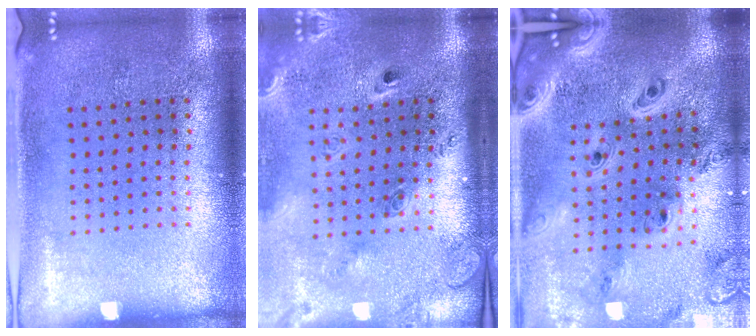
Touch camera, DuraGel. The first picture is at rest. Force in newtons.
{"total": 2.8, "press": 1.9, "slide": 2.0}
{"total": 4.1, "press": 3.1, "slide": 2.7}